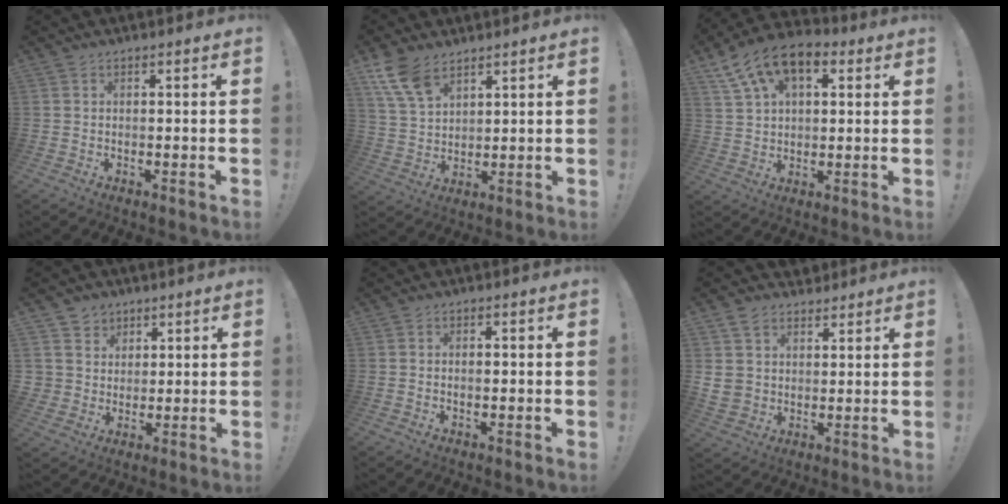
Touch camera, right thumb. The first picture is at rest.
{"total": 10.0, "force": [6.6, 5.1, 5.5], "torque": [-0.120, -0.029, 0.130]}
{"total": 13.7, "force": [6.9, 8.2, 8.6], "torque": [-0.158, -0.029, 0.132]}
{"total": 6.9, "force": [2.8, 6.3, 0.6], "torque": [-0.004, -0.020, 0.058]}
{"total": 1.0, "force": [-0.3, 0.4, 0.9], "torque": [-0.011, -0.001, -0.007]}
{"total": 8.4, "force": [5.1, 6.3, 2.2], "torque": [-0.046, -0.025, 0.106]}